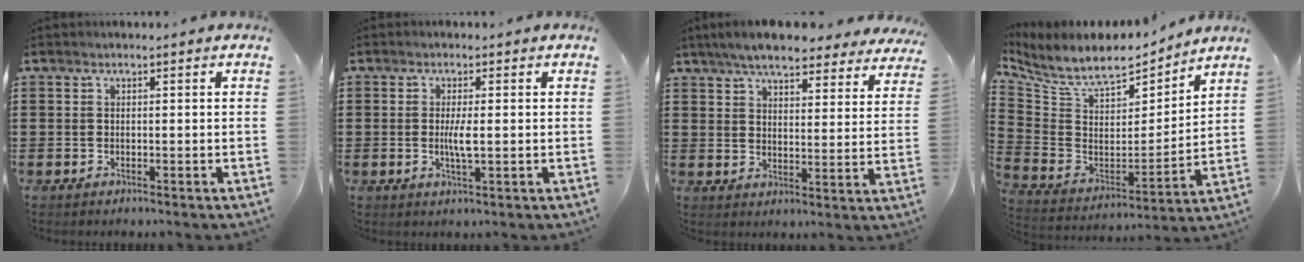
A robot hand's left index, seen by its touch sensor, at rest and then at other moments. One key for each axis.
{"total": 3.2, "fx": 0.1, "fy": 0.5, "fz": 3.1, "tx": -0.059, "ty": -0.003, "tz": 0.000}
{"total": 6.7, "fx": 6.2, "fy": 0.8, "fz": 2.5, "tx": -0.071, "ty": -0.018, "tz": 0.112}
{"total": 9.1, "fx": 7.5, "fy": 2.8, "fz": 4.2, "tx": -0.117, "ty": -0.046, "tz": 0.131}